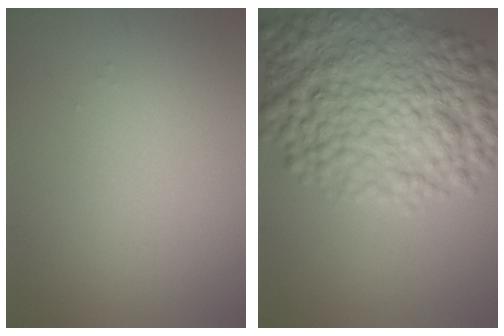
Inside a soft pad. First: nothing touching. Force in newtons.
{"total": 9.5, "press": 9.5, "slide": 0.1}